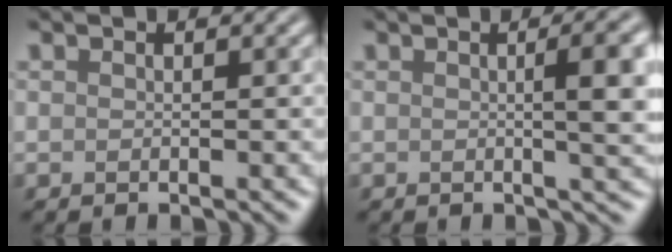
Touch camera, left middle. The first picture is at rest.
{"total": 6.0, "force": [0.6, 1.8, 5.7], "torque": [-0.054, 0.012, 0.006]}